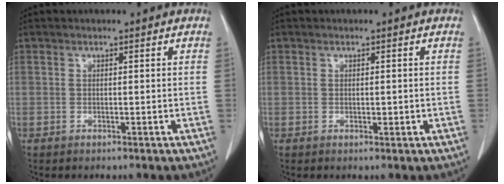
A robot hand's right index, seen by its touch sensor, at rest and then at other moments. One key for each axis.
{"total": 0.9, "fx": -0.1, "fy": 0.4, "fz": 0.8, "tx": -0.012, "ty": -0.002, "tz": 0.001}